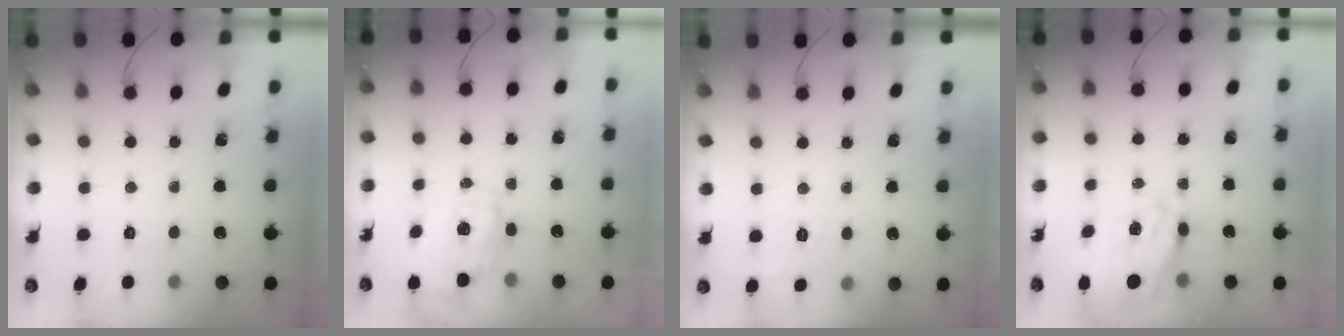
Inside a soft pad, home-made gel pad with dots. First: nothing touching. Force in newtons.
{"total": 1.7, "press": 1.6, "slide": 0.5}
{"total": 2.5, "press": 1.6, "slide": 1.9}
{"total": 12.9, "press": 12.1, "slide": 4.5}